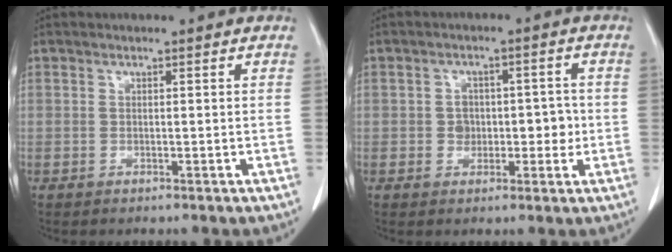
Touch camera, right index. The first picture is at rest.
{"total": 4.9, "force": [-0.5, 3.6, 3.3], "torque": [-0.032, 0.020, -0.003]}